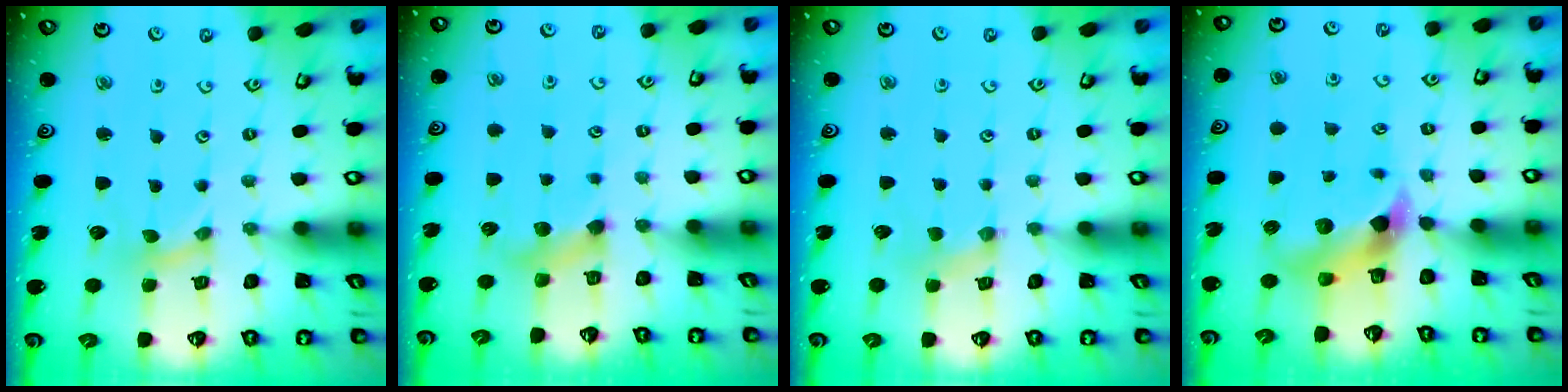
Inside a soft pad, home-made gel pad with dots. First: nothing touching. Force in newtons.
{"total": 4.9, "press": 4.8, "slide": 0.5}
{"total": 2.2, "press": 2.1, "slide": 0.4}
{"total": 7.5, "press": 7.4, "slide": 1.0}